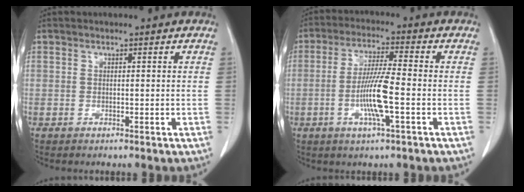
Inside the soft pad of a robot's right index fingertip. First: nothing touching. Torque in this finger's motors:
{"motor_torque": [0.26, -0.10, 0.20, 0.09]}